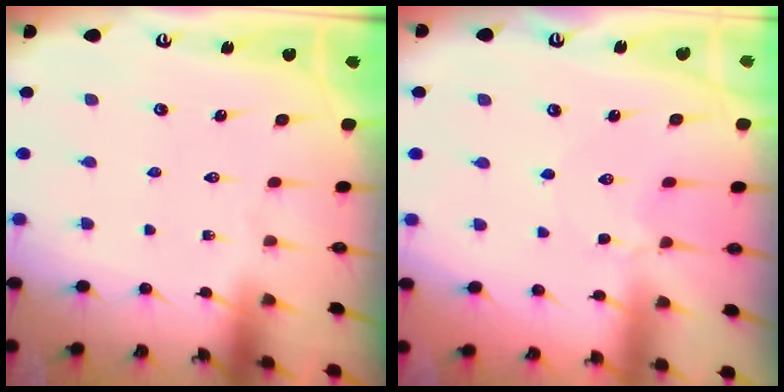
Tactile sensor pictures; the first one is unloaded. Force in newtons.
{"total": 2.2, "press": 2.1, "slide": 0.3}